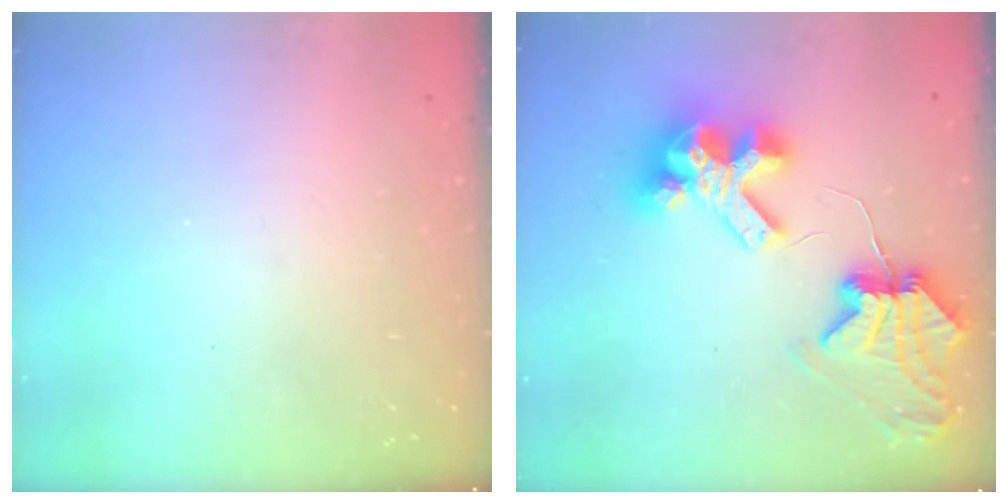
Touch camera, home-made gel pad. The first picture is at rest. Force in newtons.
{"total": 12.5, "press": 12.4, "slide": 1.7}